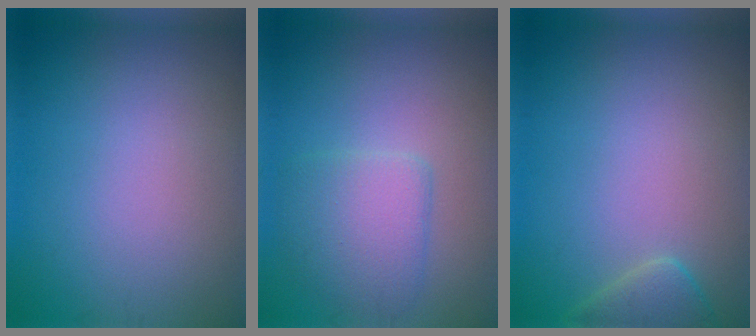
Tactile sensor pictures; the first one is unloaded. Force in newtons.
{"total": 3.6, "press": 3.6, "slide": 0.2}
{"total": 2.4, "press": 2.4, "slide": 0.3}